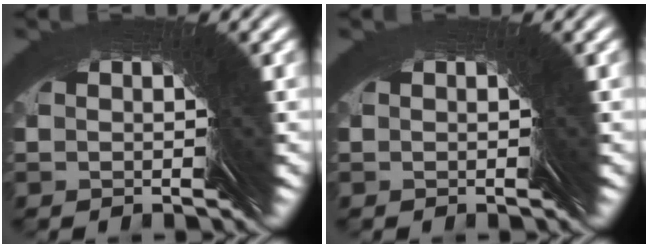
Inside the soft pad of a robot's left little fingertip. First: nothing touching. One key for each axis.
{"total": 0.0}